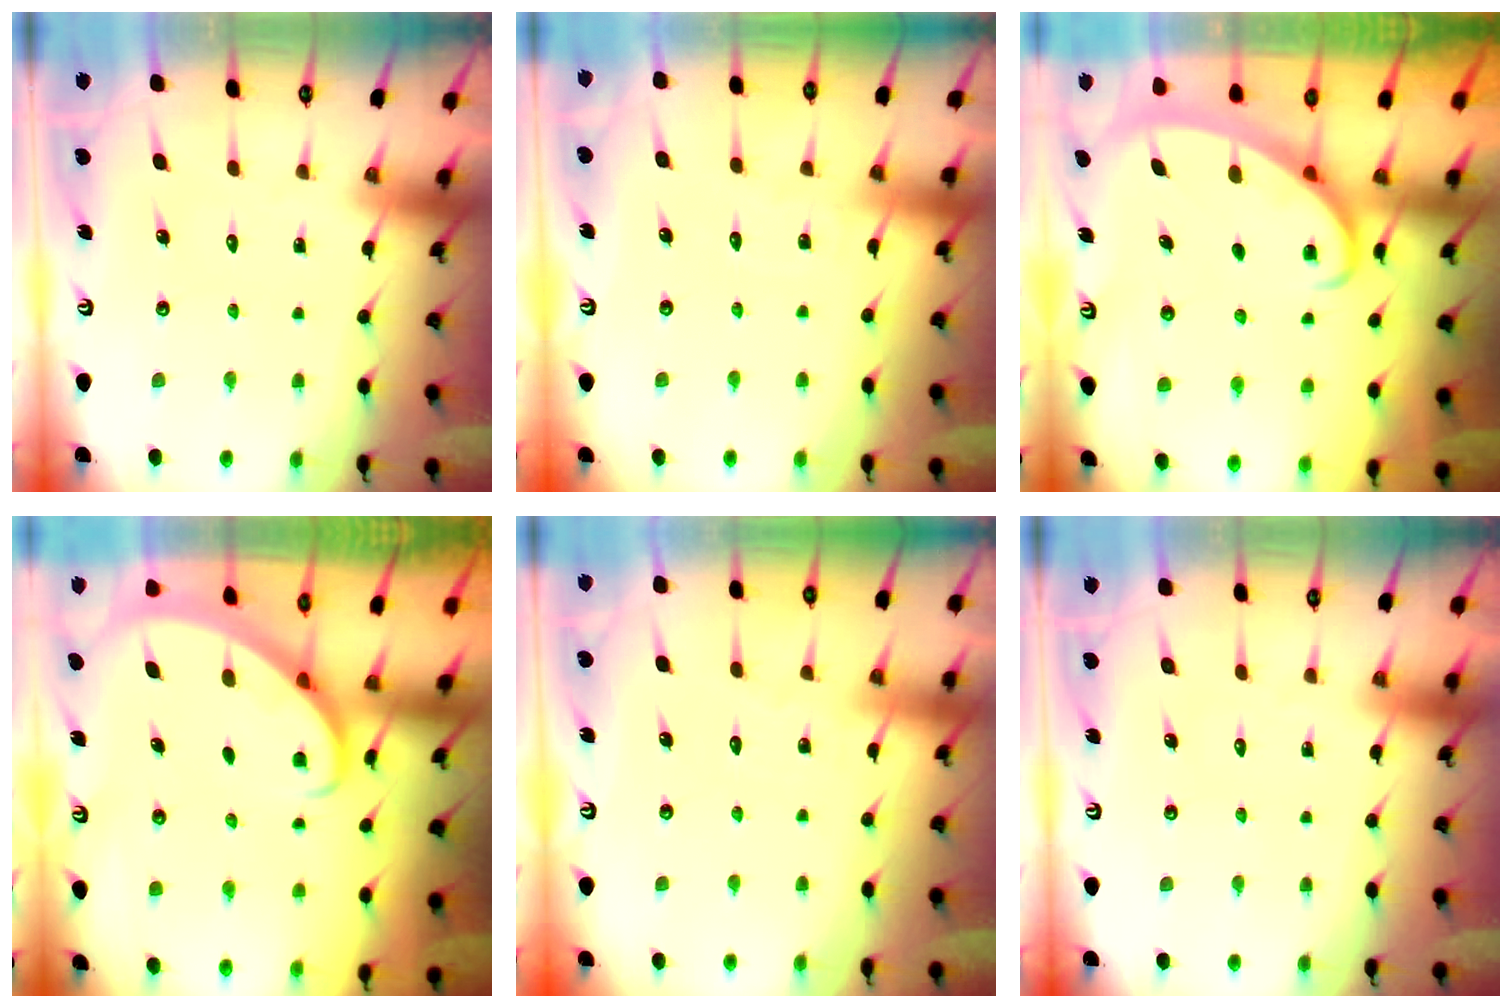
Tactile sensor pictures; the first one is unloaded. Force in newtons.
{"total": 2.4, "press": 2.4, "slide": 0.2}
{"total": 2.5, "press": 2.5, "slide": 0.3}
{"total": 2.8, "press": 2.8, "slide": 0.2}
{"total": 2.2, "press": 2.2, "slide": 0.3}
{"total": 0.0}